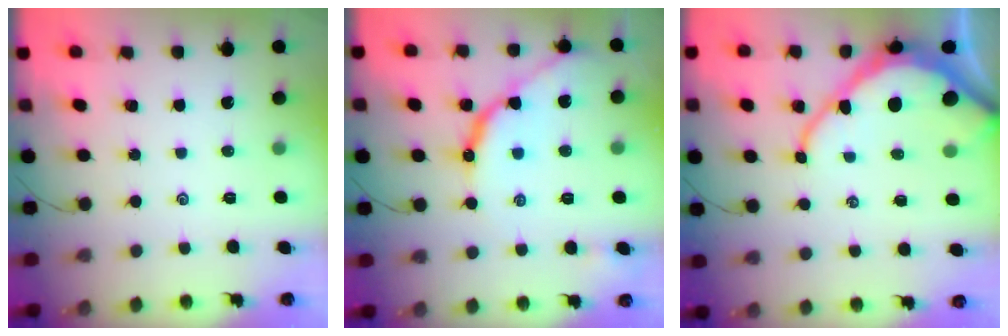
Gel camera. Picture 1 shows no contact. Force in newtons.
{"total": 11.2, "press": 11.2, "slide": 0.6}
{"total": 12.4, "press": 12.4, "slide": 1.1}